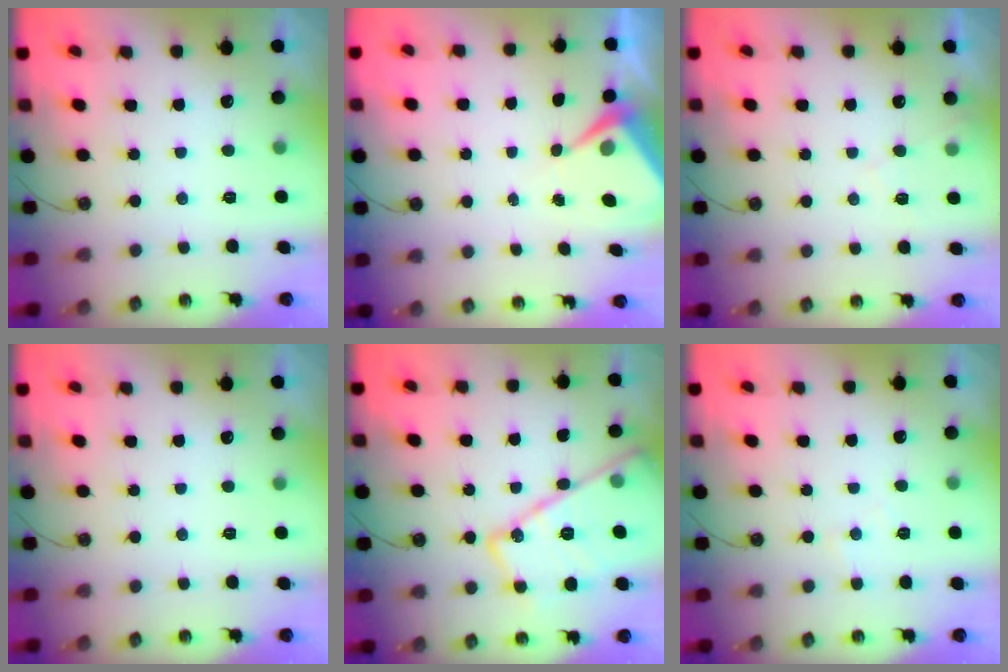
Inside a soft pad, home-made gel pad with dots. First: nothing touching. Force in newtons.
{"total": 5.3, "press": 5.3, "slide": 0.6}
{"total": 5.7, "press": 5.7, "slide": 0.9}
{"total": 0.0}
{"total": 20.4, "press": 20.4, "slide": 1.6}
{"total": 4.5, "press": 4.4, "slide": 0.7}